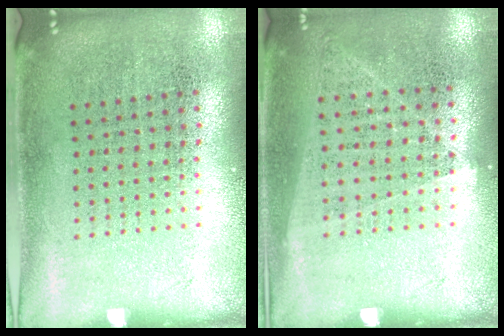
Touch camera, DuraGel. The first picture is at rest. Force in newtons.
{"total": 1.0, "press": 0.9, "slide": 0.5}